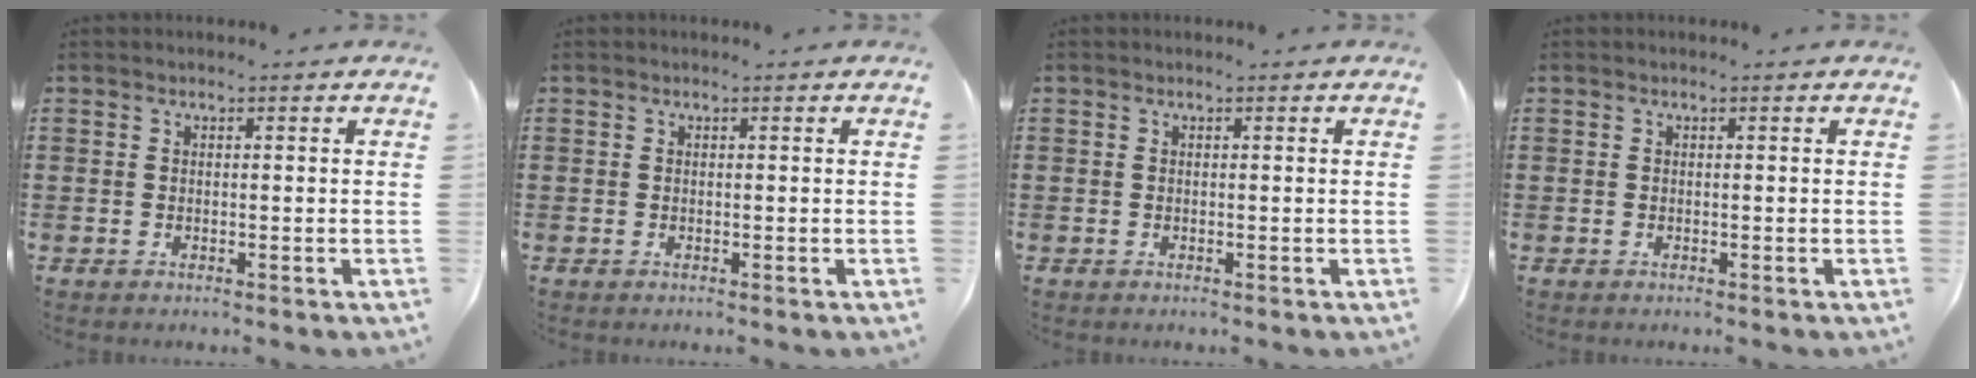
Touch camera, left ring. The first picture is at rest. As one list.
[{"total": 0.0}, {"total": 0.0}, {"total": 0.0}]